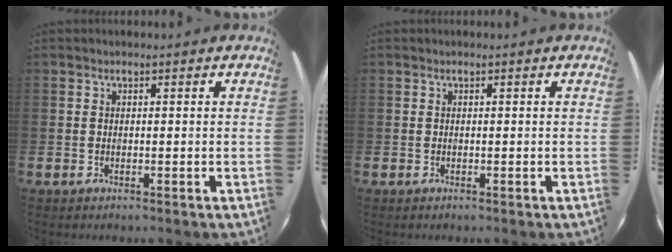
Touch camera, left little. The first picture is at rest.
{"total": 0.0}